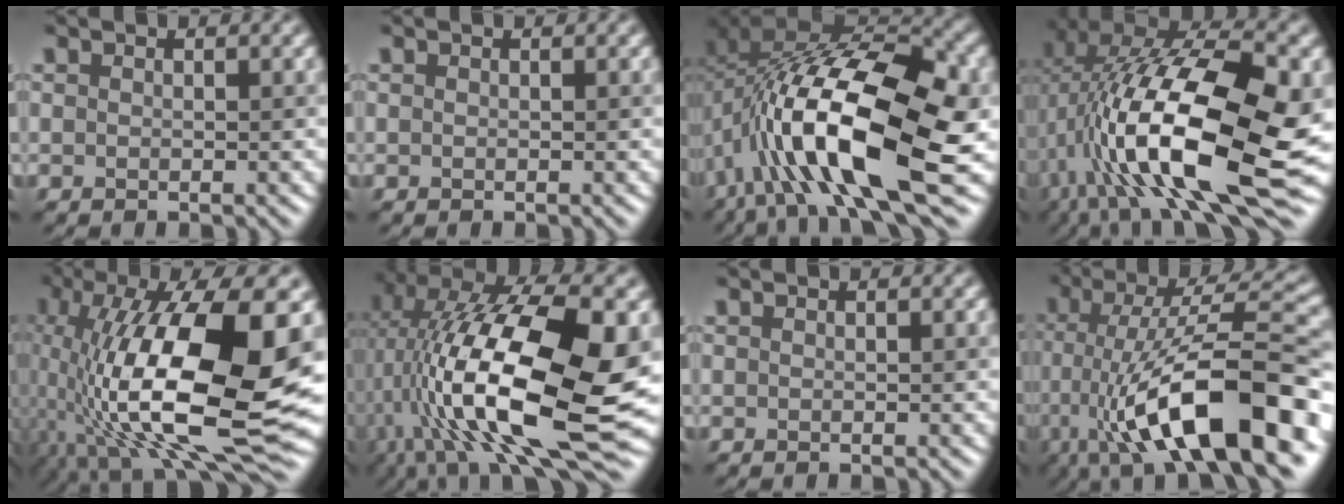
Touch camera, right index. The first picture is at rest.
{"total": 0.0}
{"total": 16.1, "force": [-3.4, 6.8, 14.2], "torque": [-0.247, 0.025, -0.057]}
{"total": 16.6, "force": [-1.2, 7.3, 14.8], "torque": [-0.259, 0.012, -0.017]}
{"total": 18.5, "force": [-1.3, 7.7, 16.7], "torque": [-0.317, 0.015, -0.023]}
{"total": 16.5, "force": [-0.5, 6.8, 15.0], "torque": [-0.254, 0.013, 0.000]}
{"total": 0.0}
{"total": 14.4, "force": [-4.6, 4.3, 12.9], "torque": [-0.195, 0.027, -0.068]}